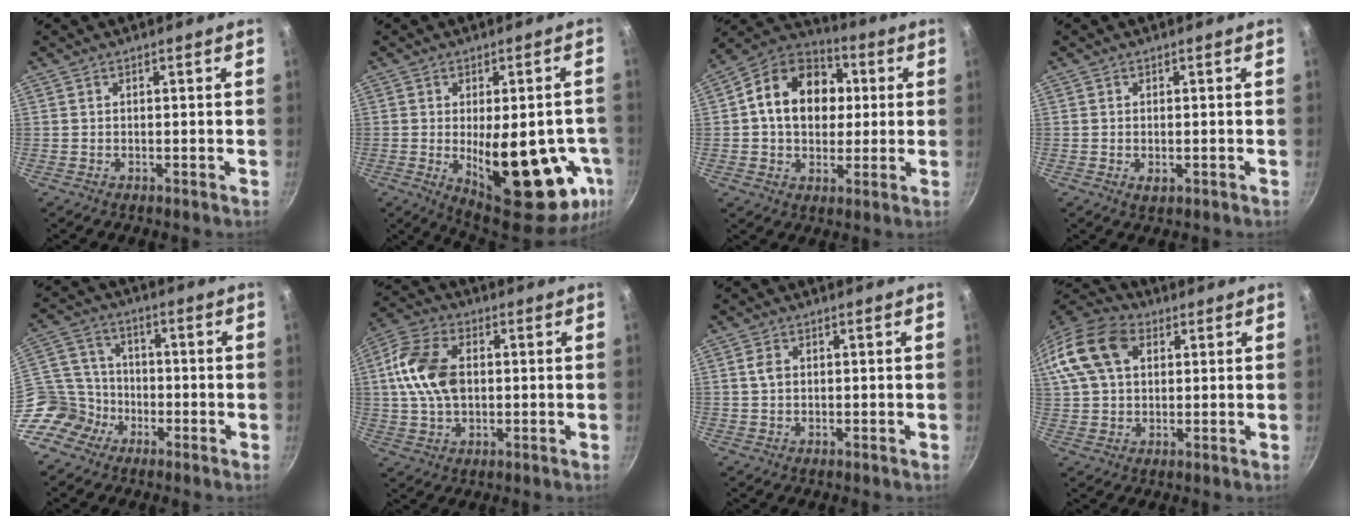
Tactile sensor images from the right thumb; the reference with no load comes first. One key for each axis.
{"total": 23.1, "fx": -5.3, "fy": 9.8, "fz": 20.2, "tx": -0.225, "ty": -0.014, "tz": -0.049}
{"total": 16.6, "fx": 2.4, "fy": 12.7, "fz": 10.4, "tx": -0.141, "ty": 0.023, "tz": 0.023}
{"total": 1.9, "fx": -0.4, "fy": 1.1, "fz": 1.5, "tx": -0.025, "ty": -0.004, "tz": -0.005}
{"total": 10.5, "fx": -5.4, "fy": 8.5, "fz": 3.1, "tx": -0.024, "ty": 0.053, "tz": -0.110}
{"total": 13.0, "fx": 1.4, "fy": 8.5, "fz": 9.8, "tx": -0.176, "ty": 0.016, "tz": 0.014}
{"total": 2.2, "fx": 0.4, "fy": 1.6, "fz": 1.4, "tx": -0.027, "ty": 0.001, "tz": 0.005}
{"total": 19.2, "fx": 6.6, "fy": 13.3, "fz": 12.3, "tx": -0.265, "ty": 0.028, "tz": 0.109}